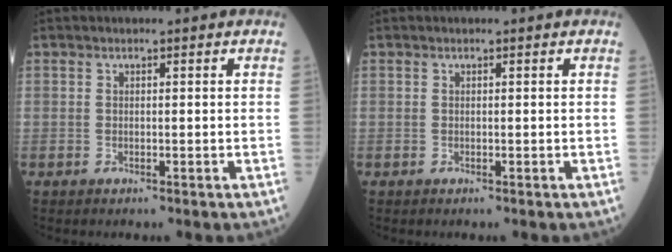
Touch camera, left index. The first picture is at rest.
{"total": 0.0}